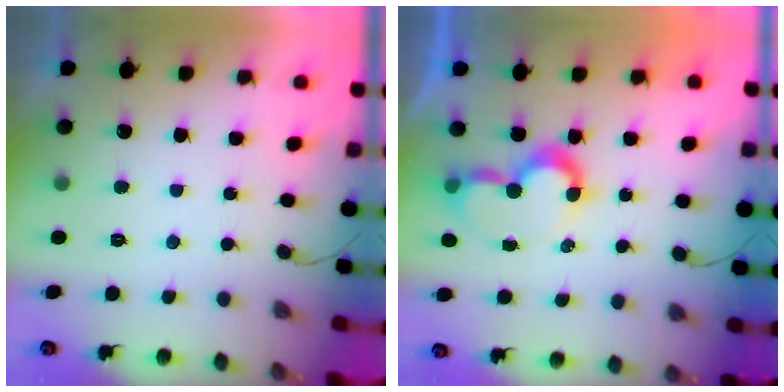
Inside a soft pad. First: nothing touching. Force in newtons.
{"total": 8.8, "press": 8.7, "slide": 0.7}